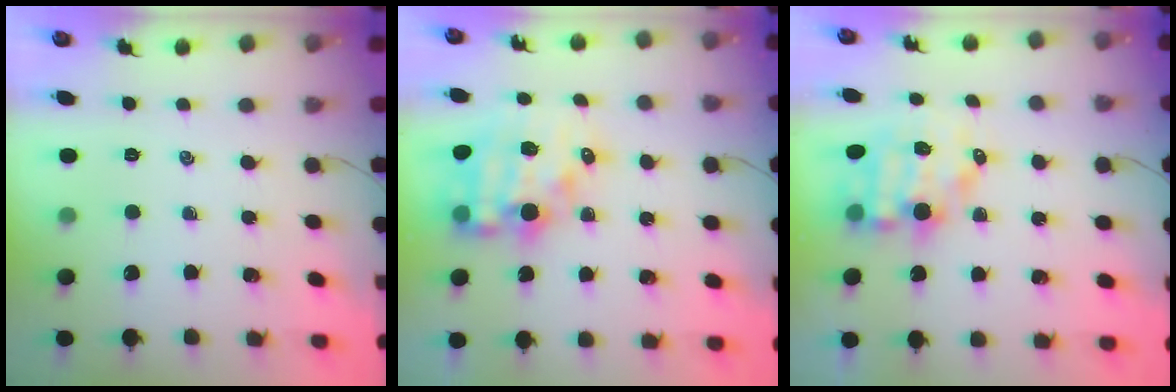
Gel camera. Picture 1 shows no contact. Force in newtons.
{"total": 14.5, "press": 14.0, "slide": 3.7}
{"total": 9.2, "press": 9.0, "slide": 1.9}